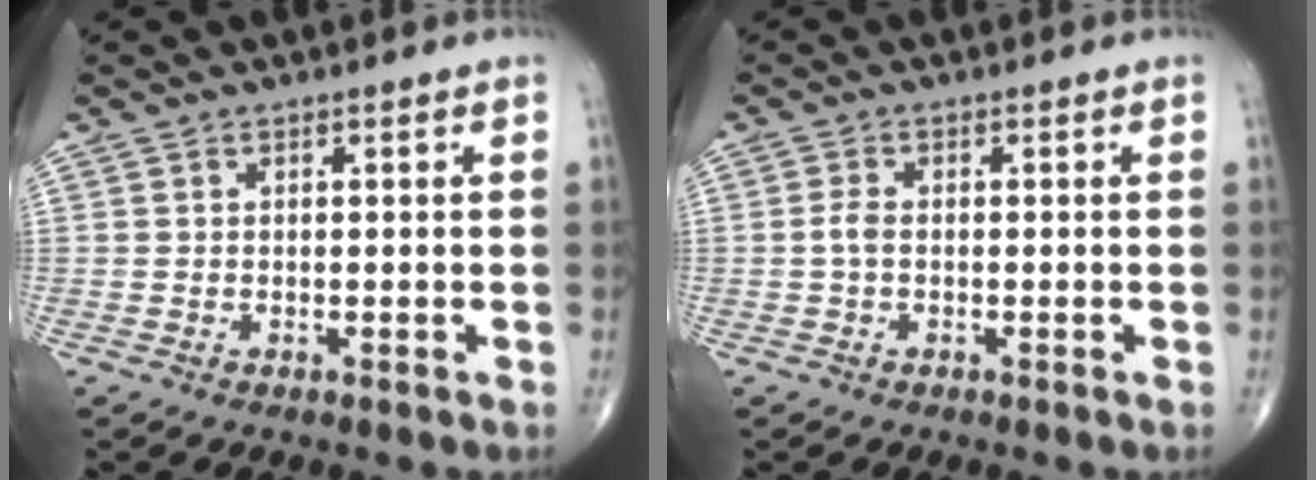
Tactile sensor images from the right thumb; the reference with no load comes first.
{"total": 1.8, "force": [-0.3, 0.9, 1.5], "torque": [-0.031, 0.001, -0.008]}